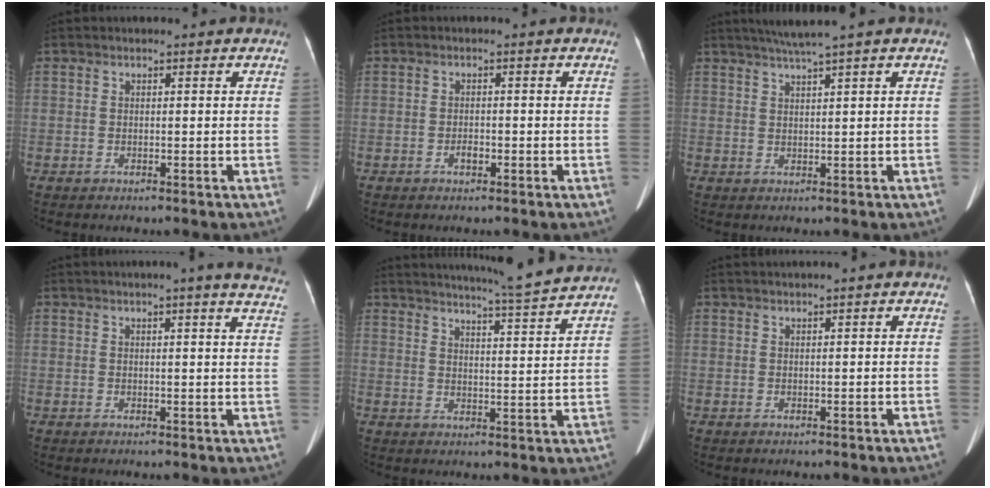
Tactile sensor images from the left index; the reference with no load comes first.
{"total": 2.0, "force": [-1.9, 0.6, 0.5], "torque": [-0.010, 0.002, -0.026]}
{"total": 3.9, "force": [2.9, -1.1, 2.2], "torque": [-0.044, 0.004, 0.056]}
{"total": 11.1, "force": [9.6, 0.0, 5.7], "torque": [-0.061, -0.017, 0.084]}
{"total": 10.6, "force": [9.7, -2.0, 3.6], "torque": [-0.067, -0.023, 0.133]}
{"total": 1.6, "force": [1.2, -0.3, 1.0], "torque": [-0.019, 0.019, 0.023]}